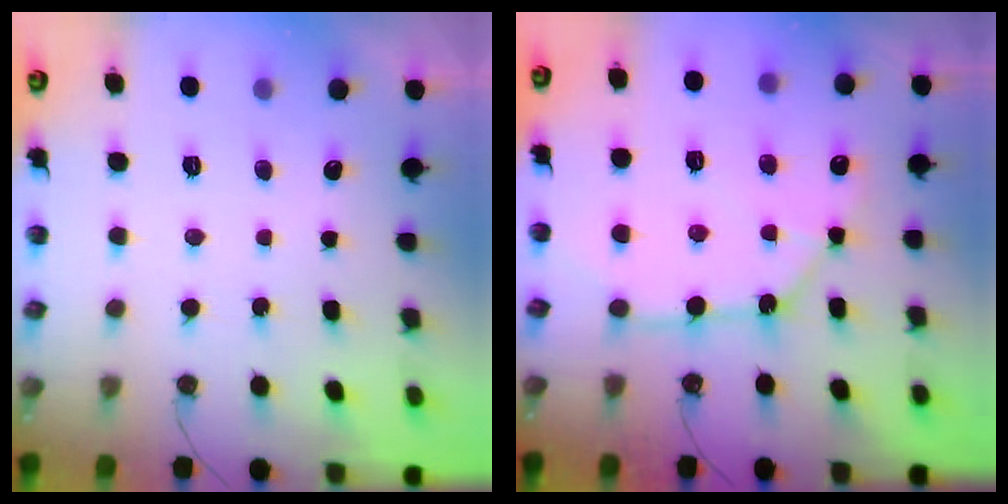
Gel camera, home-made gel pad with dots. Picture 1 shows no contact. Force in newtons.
{"total": 10.2, "press": 10.1, "slide": 1.4}